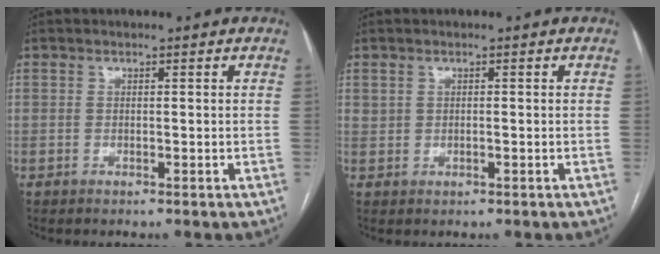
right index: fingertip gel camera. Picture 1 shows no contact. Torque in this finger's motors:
{"motor_torque": [-0.06, 0.00, 0.00, 0.00]}